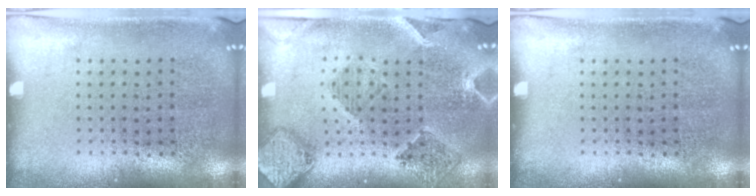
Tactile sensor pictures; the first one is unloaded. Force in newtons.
{"total": 1.6, "press": 1.5, "slide": 0.4}
{"total": 0.0}